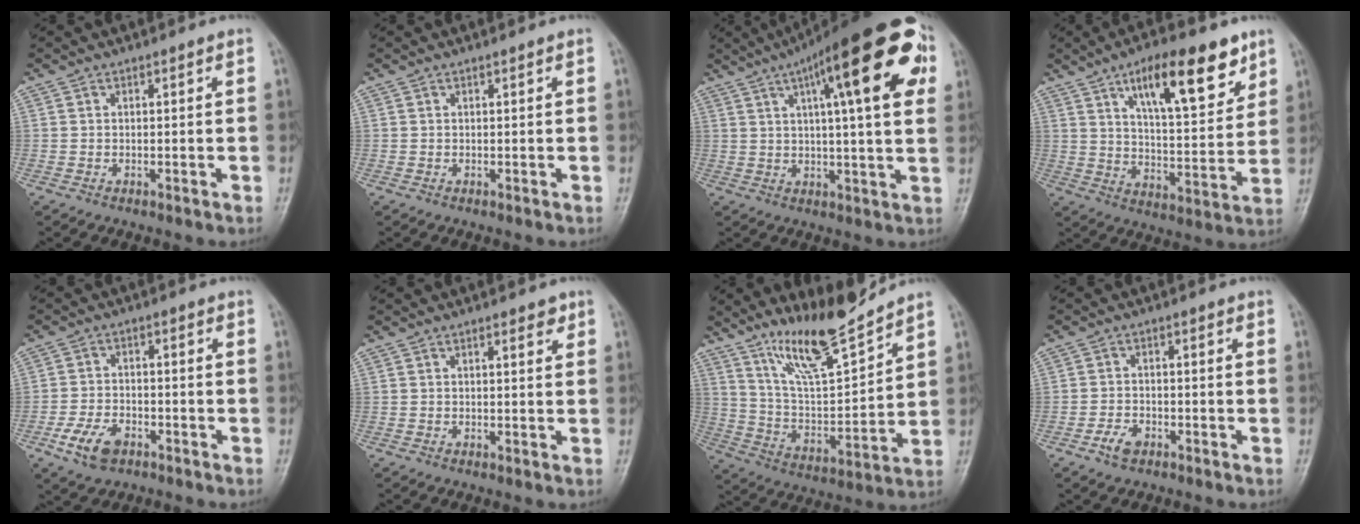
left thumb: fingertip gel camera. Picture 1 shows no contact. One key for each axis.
{"total": 0.0}
{"total": 23.3, "fx": 9.0, "fy": 6.0, "fz": 20.6, "tx": -0.283, "ty": 0.011, "tz": 0.119}
{"total": 17.2, "fx": 9.6, "fy": 6.1, "fz": 12.9, "tx": -0.163, "ty": -0.043, "tz": 0.152}
{"total": 6.8, "fx": -3.6, "fy": 4.1, "fz": 4.0, "tx": -0.074, "ty": 0.015, "tz": -0.068}
{"total": 2.1, "fx": 1.1, "fy": 0.8, "fz": 1.6, "tx": -0.015, "ty": -0.002, "tz": 0.012}
{"total": 13.7, "fx": 11.5, "fy": 2.0, "fz": 7.3, "tx": -0.113, "ty": -0.077, "tz": 0.217}
{"total": 3.4, "fx": -2.1, "fy": 2.0, "fz": 1.7, "tx": -0.029, "ty": 0.012, "tz": -0.039}